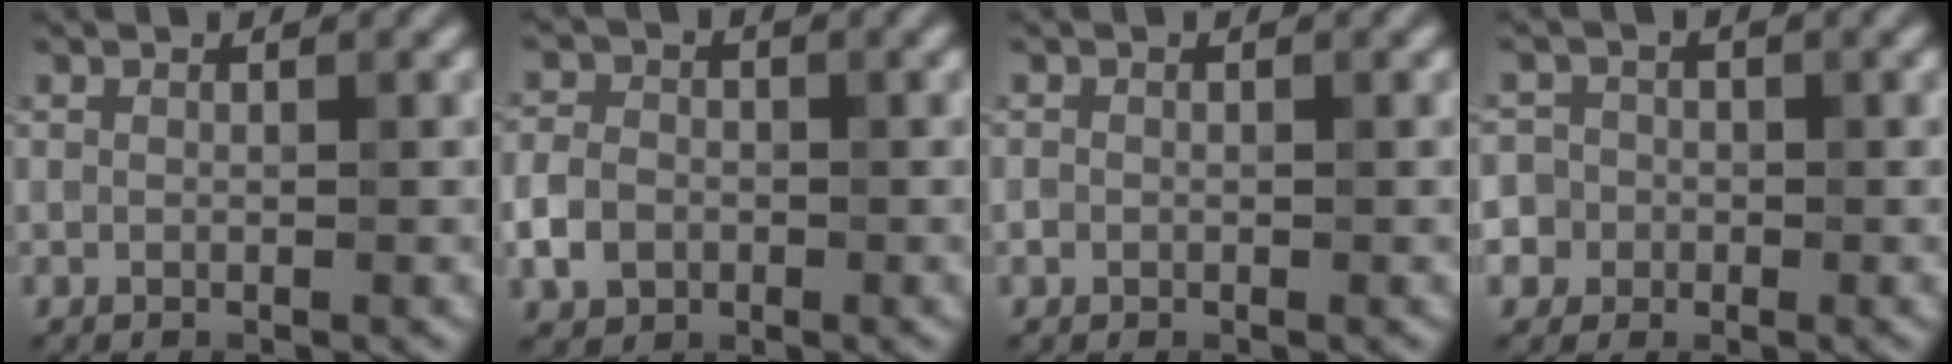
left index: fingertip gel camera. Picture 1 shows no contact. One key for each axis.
{"total": 3.0, "fx": -1.0, "fy": 2.4, "fz": 1.4, "tx": -0.031, "ty": 0.008, "tz": -0.024}
{"total": 0.6, "fx": 0.0, "fy": 0.6, "fz": 0.1, "tx": 0.011, "ty": 0.006, "tz": -0.007}
{"total": 7.3, "fx": -1.6, "fy": 6.8, "fz": 1.8, "tx": -0.038, "ty": 0.021, "tz": -0.071}